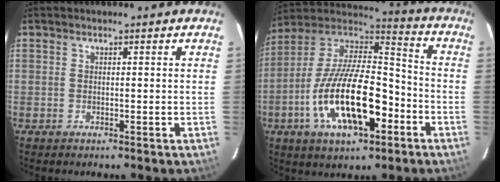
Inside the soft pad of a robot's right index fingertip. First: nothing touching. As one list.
[{"total": 22.1, "force": [-8.3, 9.4, 18.1], "torque": [-0.349, -0.011, -0.145]}]